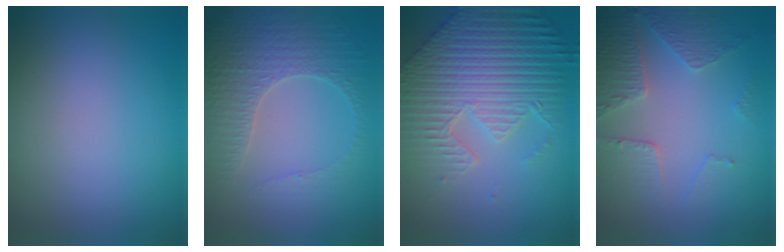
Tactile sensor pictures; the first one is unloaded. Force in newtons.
{"total": 3.4, "press": 3.2, "slide": 1.1}
{"total": 9.4, "press": 6.5, "slide": 6.8}
{"total": 4.5, "press": 3.3, "slide": 3.1}